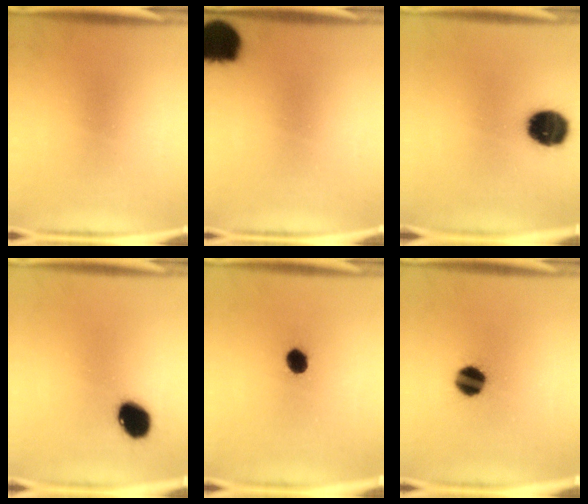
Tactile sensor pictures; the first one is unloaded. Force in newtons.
{"total": 11.1}
{"total": 13.7}
{"total": 8.9}
{"total": 4.2}
{"total": 9.0}